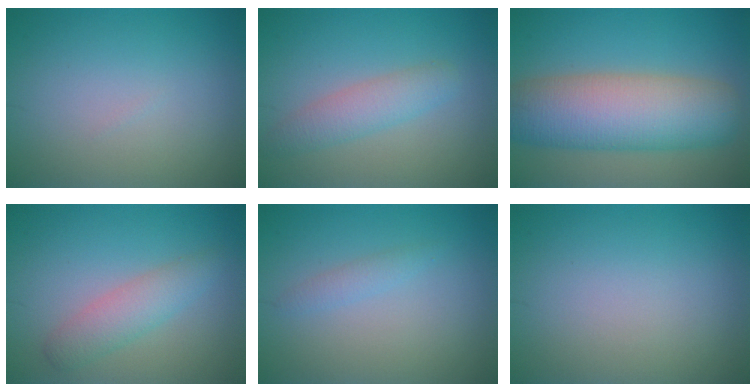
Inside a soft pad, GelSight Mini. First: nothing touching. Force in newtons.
{"total": 2.9, "press": 2.9, "slide": 0.1}
{"total": 10.2, "press": 10.2, "slide": 0.3}
{"total": 2.9, "press": 2.9, "slide": 0.1}
{"total": 1.1, "press": 1.1, "slide": 0.0}
{"total": 0.0}